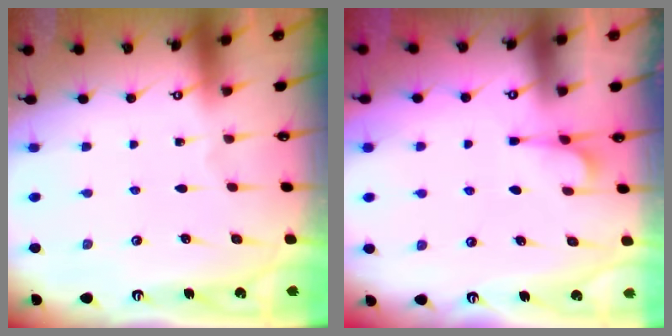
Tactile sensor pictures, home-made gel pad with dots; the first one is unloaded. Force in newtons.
{"total": 2.4, "press": 2.2, "slide": 1.0}